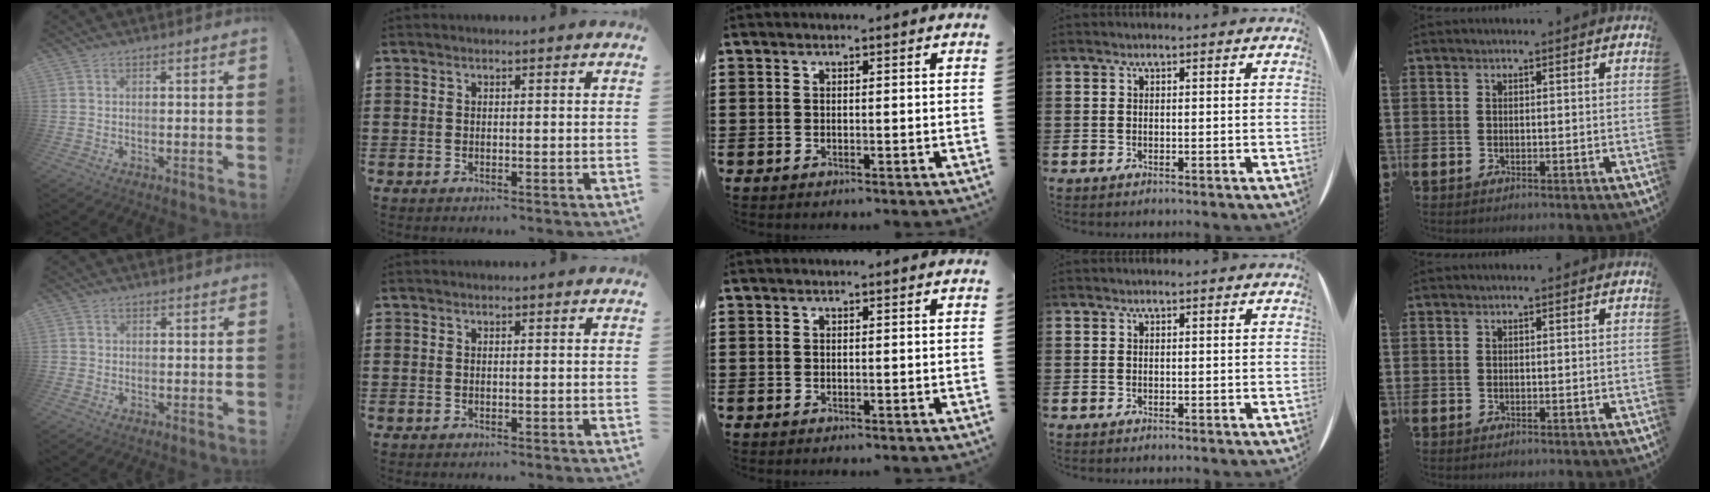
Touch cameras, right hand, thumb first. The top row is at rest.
{"thumb": {"total": 1.0, "force": [-0.2, 1.0, 0.1], "torque": [-0.004, 0.003, -0.003]}}